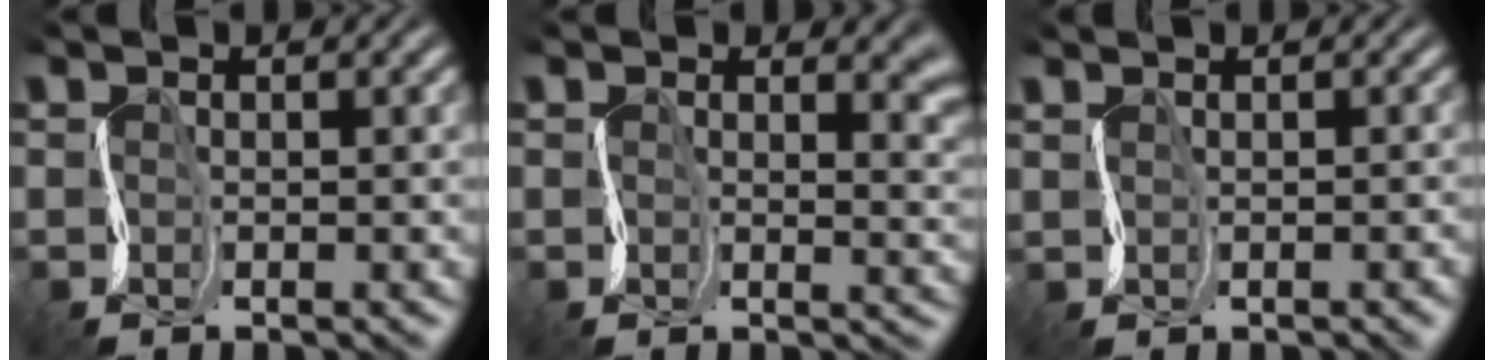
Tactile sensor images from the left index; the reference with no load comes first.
{"total": 4.5, "force": [1.3, 2.9, 3.2], "torque": [-0.026, -0.006, 0.017]}
{"total": 0.5, "force": [0.4, 0.3, -0.1], "torque": [0.015, 0.005, 0.010]}